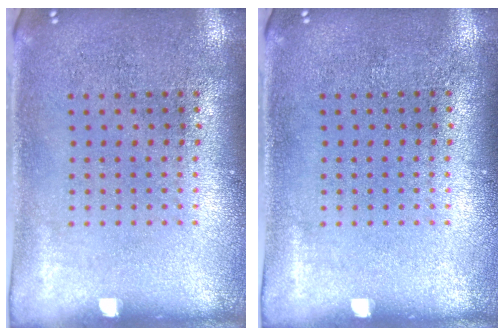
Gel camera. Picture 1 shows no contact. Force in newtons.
{"total": 0.0}